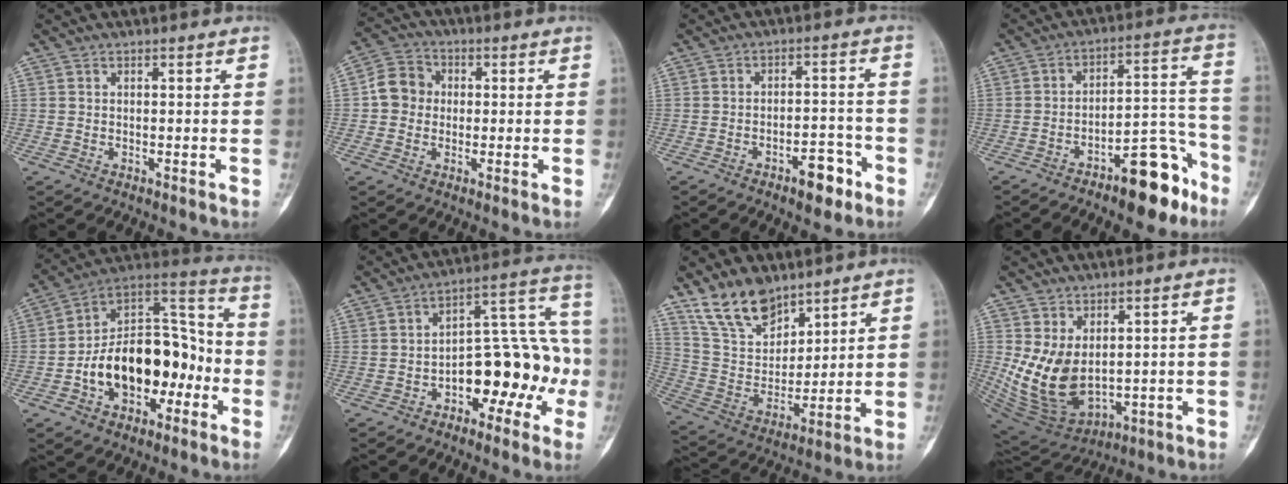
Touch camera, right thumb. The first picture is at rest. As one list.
[{"total": 6.7, "force": [0.0, 6.0, 2.9], "torque": [-0.034, 0.017, -0.014]}, {"total": 6.7, "force": [-3.9, 3.0, 4.6], "torque": [-0.053, 0.033, -0.055]}, {"total": 14.0, "force": [-8.8, 5.3, 9.5], "torque": [-0.104, 0.086, -0.134]}, {"total": 20.9, "force": [-5.3, 13.1, 15.4], "torque": [-0.203, 0.071, -0.083]}, {"total": 16.0, "force": [-4.8, 9.0, 12.3], "torque": [-0.128, 0.071, -0.068]}, {"total": 13.3, "force": [9.9, 6.8, 5.6], "torque": [-0.080, -0.052, 0.203]}, {"total": 12.5, "force": [1.4, 8.2, 9.2], "torque": [-0.149, -0.022, 0.057]}]